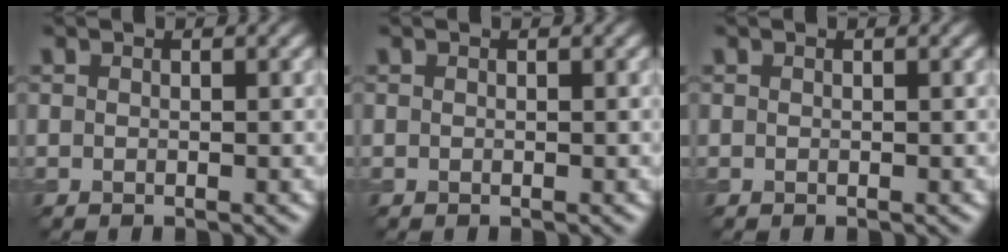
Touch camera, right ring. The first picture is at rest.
{"total": 0.0}
{"total": 0.0}